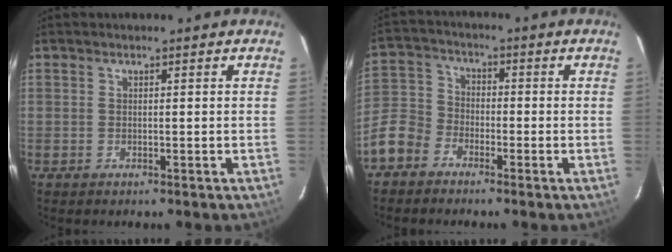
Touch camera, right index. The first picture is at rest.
{"total": 8.5, "force": [-5.2, 6.1, 2.8], "torque": [-0.070, 0.021, -0.113]}